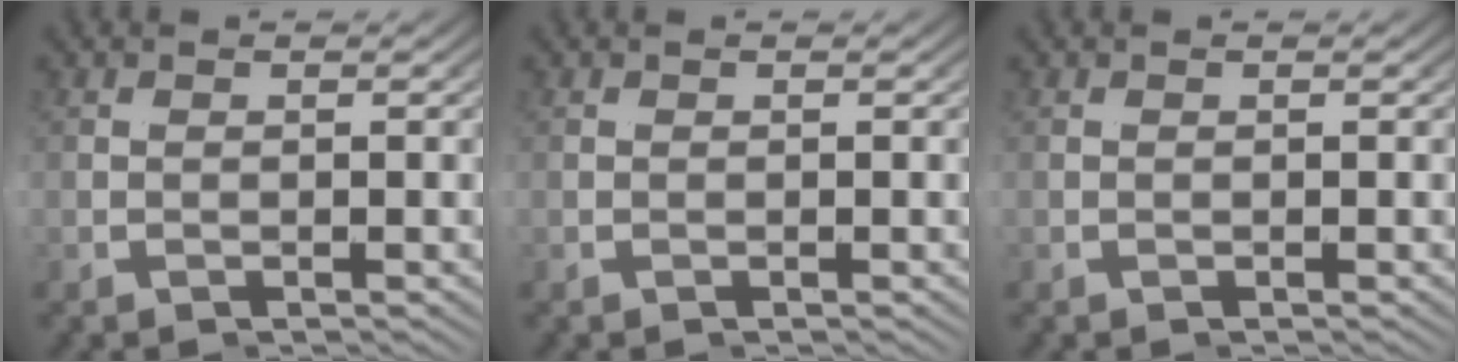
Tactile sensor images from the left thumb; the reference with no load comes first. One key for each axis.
{"total": 0.0}
{"total": 0.0}